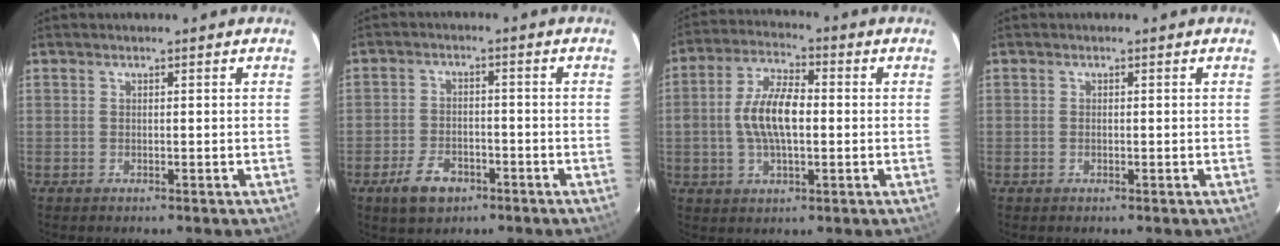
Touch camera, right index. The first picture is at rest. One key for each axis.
{"total": 7.1, "fx": -4.3, "fy": 4.3, "fz": 3.8, "tx": -0.094, "ty": 0.003, "tz": -0.069}
{"total": 10.2, "fx": -0.4, "fy": 4.7, "fz": 9.1, "tx": -0.179, "ty": 0.012, "tz": -0.008}
{"total": 0.5, "fx": -0.1, "fy": 0.4, "fz": 0.4, "tx": -0.006, "ty": 0.001, "tz": -0.001}